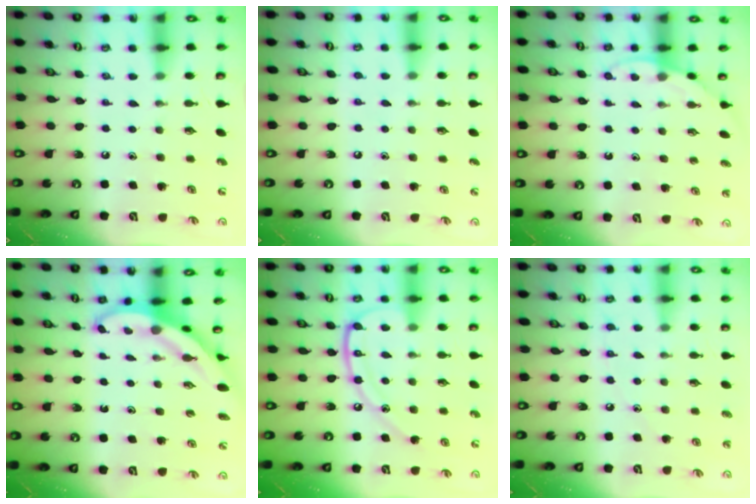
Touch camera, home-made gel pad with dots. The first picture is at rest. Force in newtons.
{"total": 2.3, "press": 2.3, "slide": 0.3}
{"total": 6.4, "press": 6.4, "slide": 0.3}
{"total": 3.4, "press": 3.4, "slide": 0.1}
{"total": 14.4, "press": 14.3, "slide": 1.6}
{"total": 4.6, "press": 4.5, "slide": 0.5}